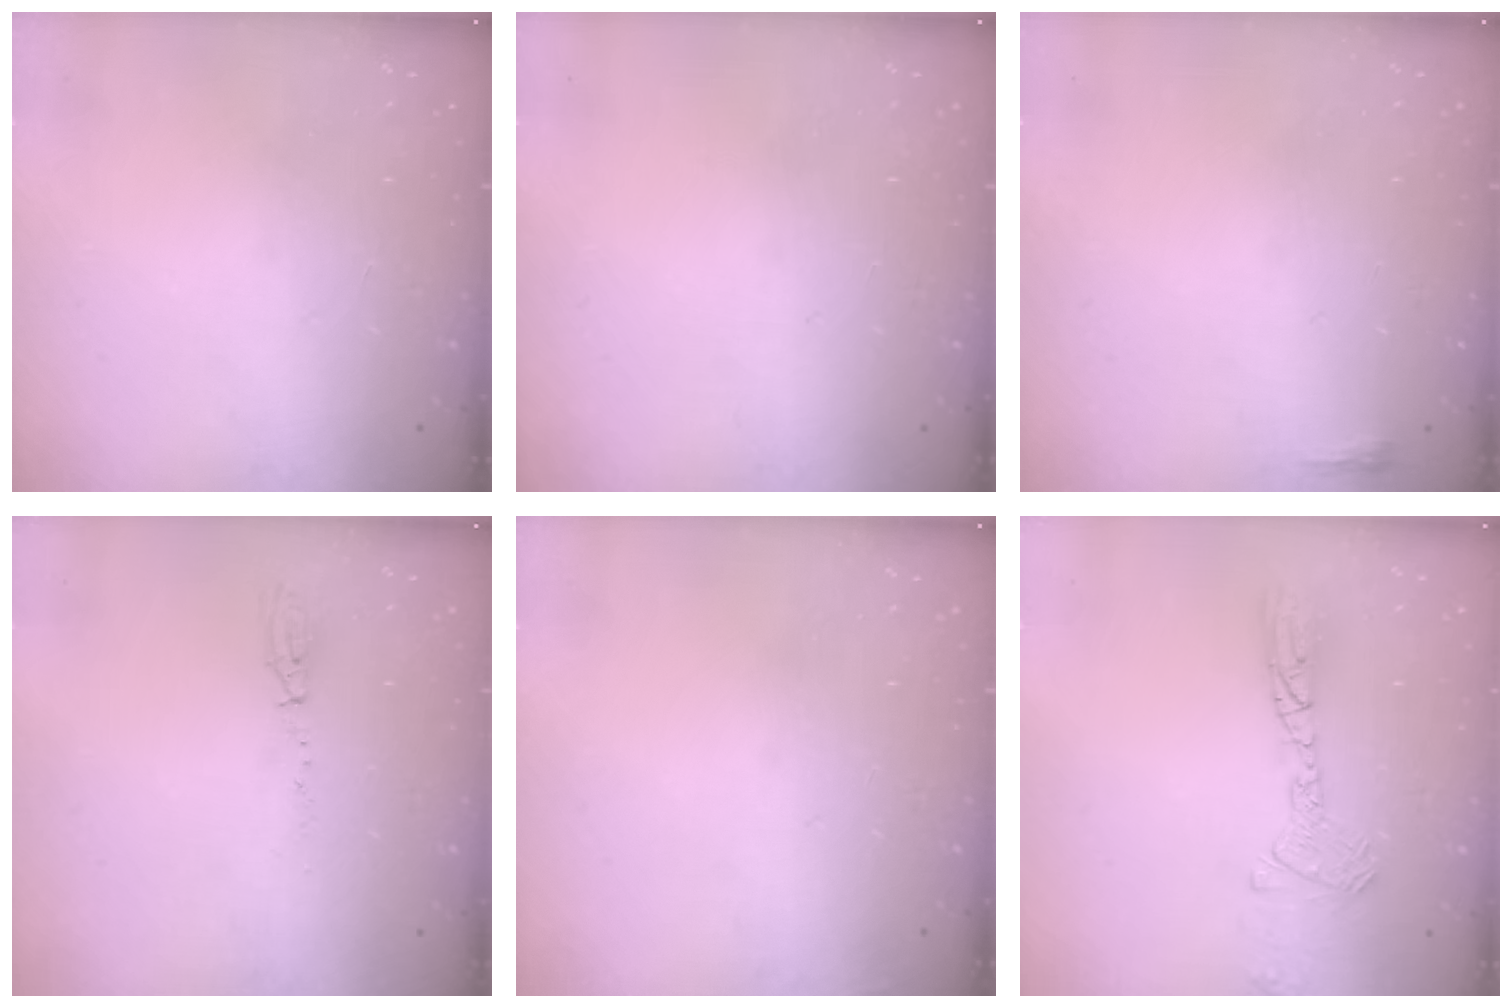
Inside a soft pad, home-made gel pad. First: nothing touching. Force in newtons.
{"total": 0.0}
{"total": 2.3, "press": 2.2, "slide": 0.7}
{"total": 3.9, "press": 3.8, "slide": 0.9}
{"total": 2.3, "press": 2.2, "slide": 0.8}
{"total": 13.0, "press": 12.6, "slide": 3.3}